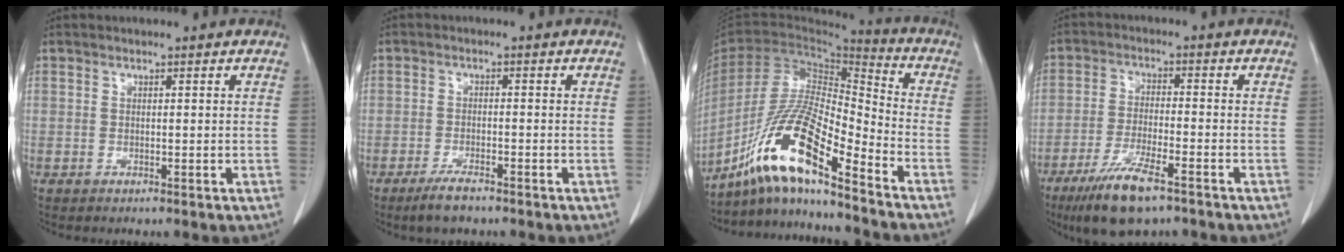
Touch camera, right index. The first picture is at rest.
{"total": 3.4, "force": [-2.6, 0.9, 2.0], "torque": [-0.043, -0.003, -0.047]}
{"total": 15.3, "force": [-11.0, 1.3, 10.5], "torque": [-0.200, 0.001, -0.205]}
{"total": 9.5, "force": [-6.3, 1.8, 6.9], "torque": [-0.133, -0.019, -0.109]}